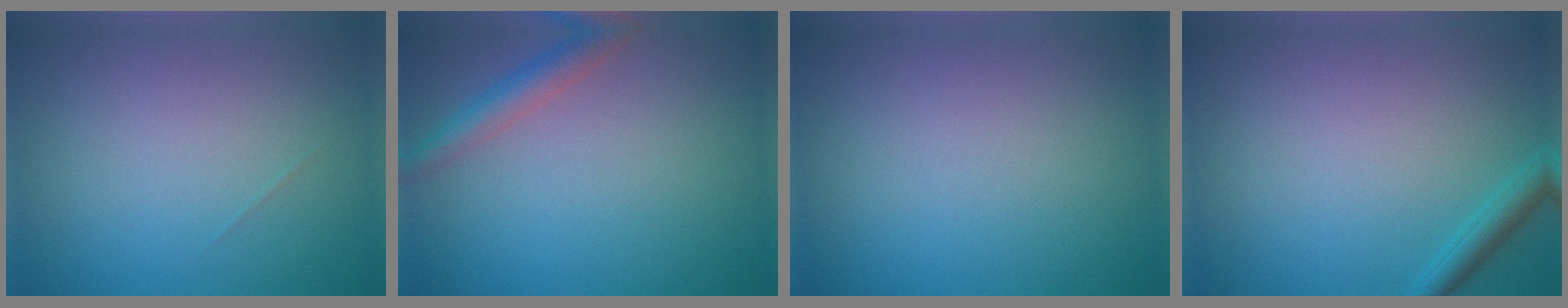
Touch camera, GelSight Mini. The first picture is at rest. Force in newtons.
{"total": 2.8, "press": 2.8, "slide": 0.1}
{"total": 0.0}
{"total": 1.9, "press": 1.9, "slide": 0.1}